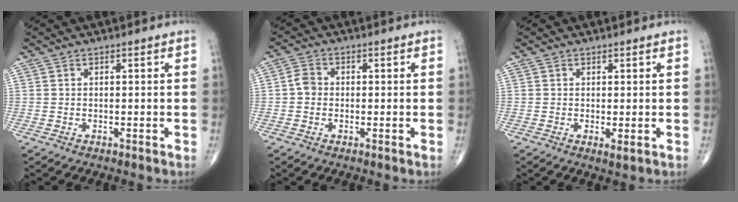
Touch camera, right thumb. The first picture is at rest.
{"total": 2.8, "force": [-0.3, 2.4, 1.5], "torque": [-0.019, 0.007, -0.011]}
{"total": 1.3, "force": [-0.1, 0.5, 1.2], "torque": [-0.023, -0.007, -0.001]}